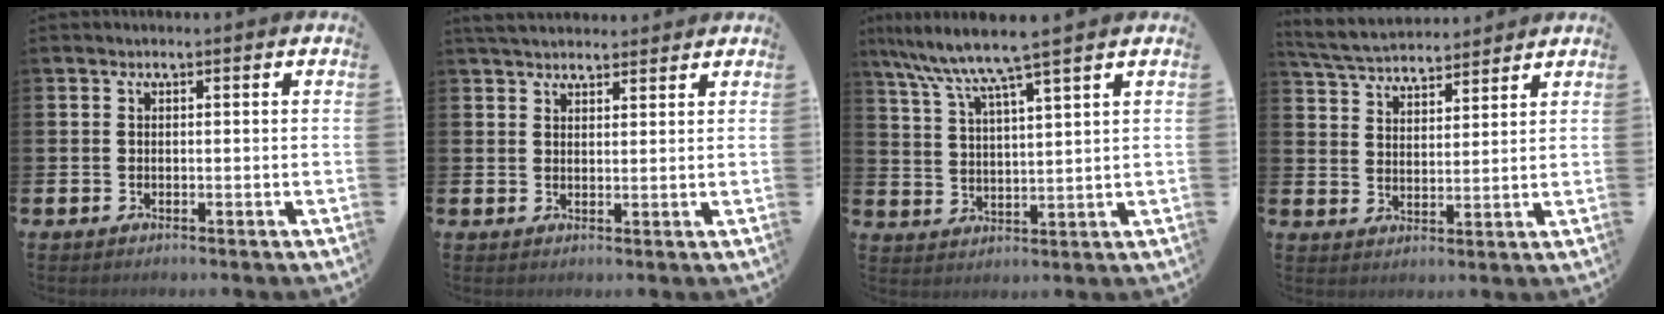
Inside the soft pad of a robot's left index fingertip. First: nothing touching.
{"total": 3.6, "force": [3.5, 0.9, 0.5], "torque": [-0.012, -0.012, 0.064]}
{"total": 7.5, "force": [6.5, -0.2, 3.6], "torque": [-0.091, -0.032, 0.111]}
{"total": 5.2, "force": [5.2, 0.8, 0.4], "torque": [-0.027, -0.030, 0.092]}